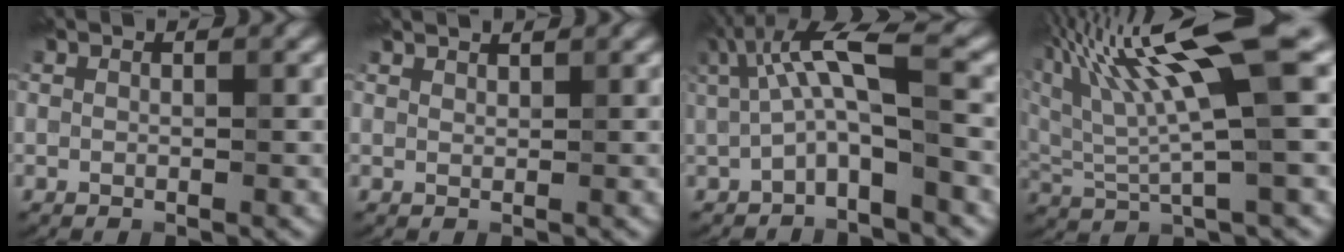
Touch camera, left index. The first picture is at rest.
{"total": 1.4, "force": [1.3, -0.4, -0.4], "torque": [0.010, 0.010, 0.022]}
{"total": 3.8, "force": [0.0, 0.3, 3.8], "torque": [-0.101, -0.001, 0.026]}
{"total": 8.5, "force": [3.3, 0.7, 7.9], "torque": [-0.174, 0.002, 0.094]}